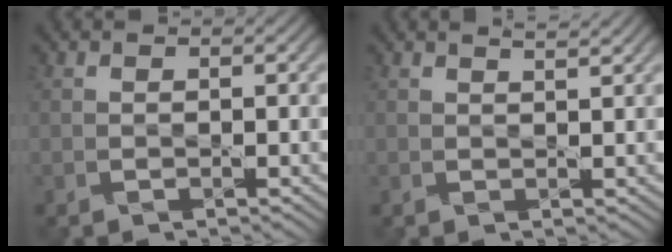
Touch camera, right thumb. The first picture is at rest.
{"total": 1.5, "force": [1.4, -0.2, 0.3], "torque": [-0.013, -0.006, 0.017]}